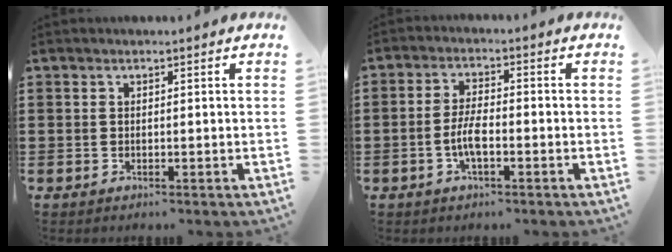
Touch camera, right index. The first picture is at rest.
{"total": 4.6, "force": [-1.4, 1.6, 4.1], "torque": [-0.093, 0.000, -0.031]}